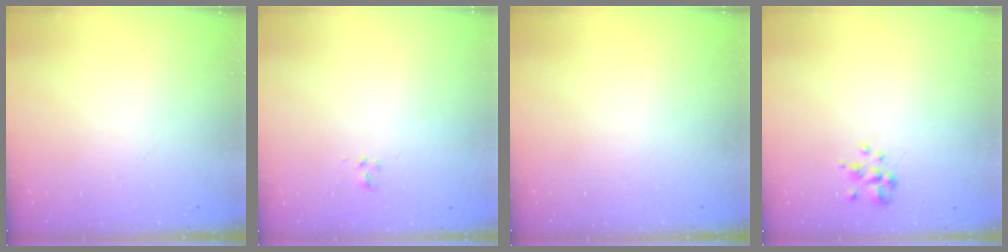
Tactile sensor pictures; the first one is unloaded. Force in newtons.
{"total": 2.0, "press": 1.8, "slide": 1.0}
{"total": 0.0}
{"total": 2.2, "press": 2.1, "slide": 0.7}